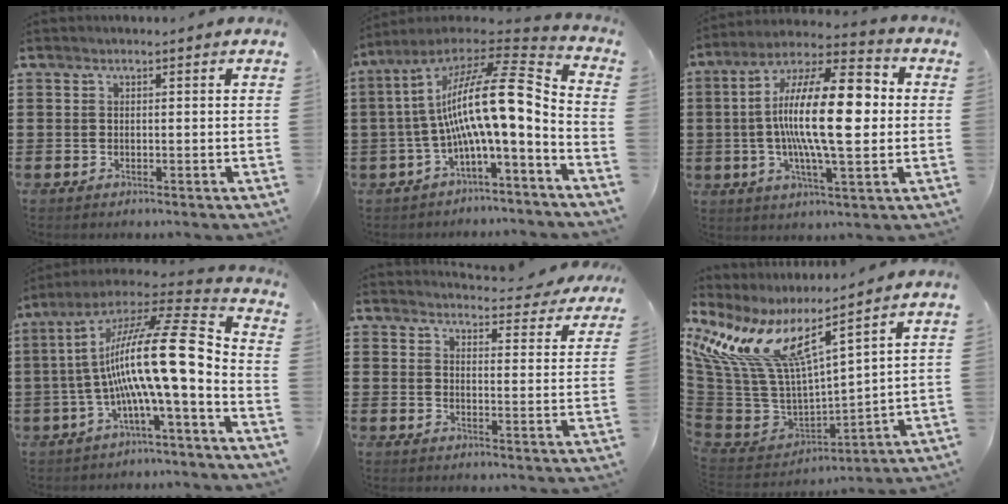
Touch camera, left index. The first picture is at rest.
{"total": 15.5, "force": [-0.7, 4.0, 15.0], "torque": [-0.292, -0.010, -0.025]}
{"total": 18.0, "force": [0.8, 5.7, 17.0], "torque": [-0.326, 0.002, 0.006]}
{"total": 17.3, "force": [-2.8, 2.5, 16.9], "torque": [-0.322, -0.010, -0.061]}
{"total": 3.9, "force": [3.8, 0.2, 0.8], "torque": [-0.019, -0.034, 0.060]}
{"total": 13.1, "force": [7.1, 5.0, 9.9], "torque": [-0.244, -0.052, 0.117]}